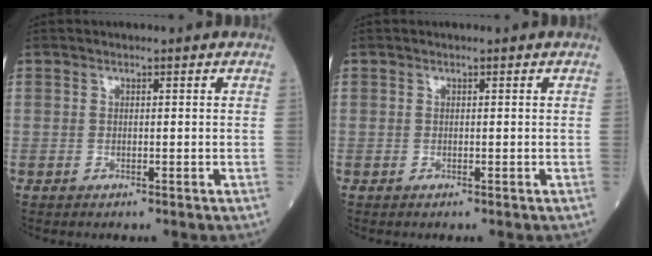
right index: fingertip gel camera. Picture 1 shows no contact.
{"total": 0.0}